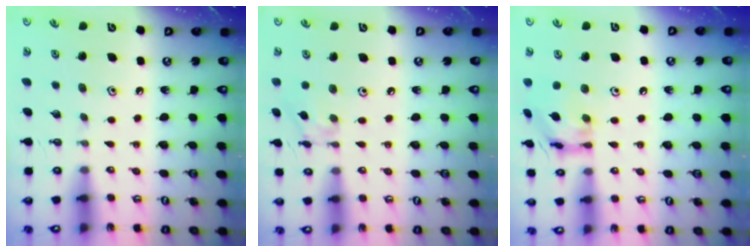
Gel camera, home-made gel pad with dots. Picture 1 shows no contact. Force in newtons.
{"total": 8.5, "press": 8.5, "slide": 0.5}
{"total": 11.9, "press": 11.8, "slide": 1.2}